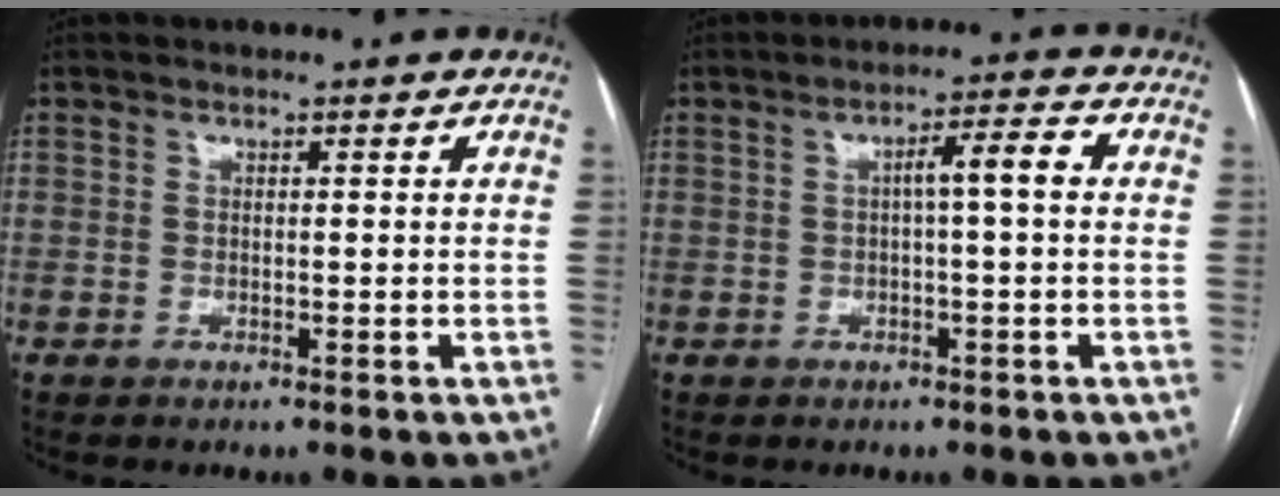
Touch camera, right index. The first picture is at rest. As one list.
[{"total": 4.6, "force": [0.3, 0.4, 4.6], "torque": [-0.070, 0.013, 0.004]}]